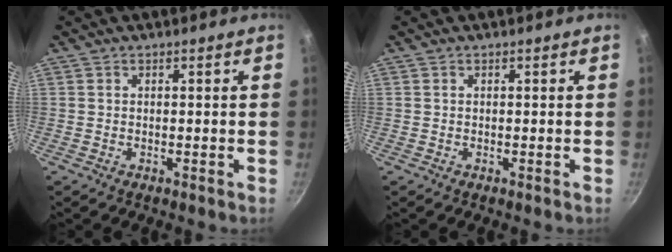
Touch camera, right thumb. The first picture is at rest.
{"total": 0.0}